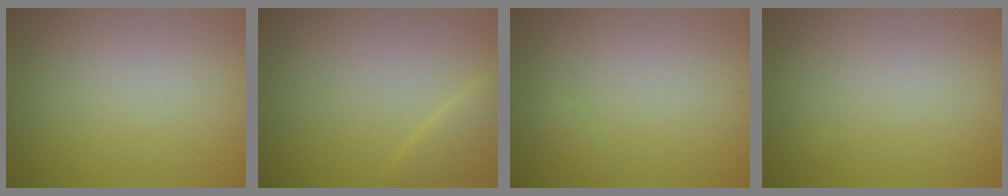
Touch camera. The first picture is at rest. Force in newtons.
{"total": 1.7, "press": 1.7, "slide": 0.1}
{"total": 0.5, "press": 0.5, "slide": 0.0}
{"total": 0.0}